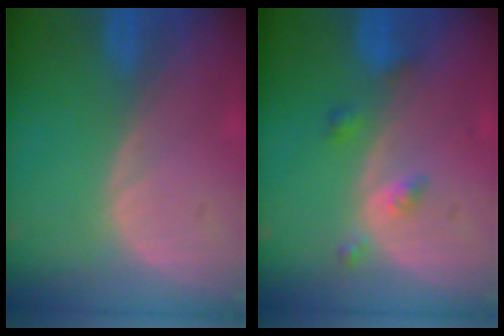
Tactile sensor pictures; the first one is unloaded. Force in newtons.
{"total": 2.9, "press": 2.9, "slide": 0.2}